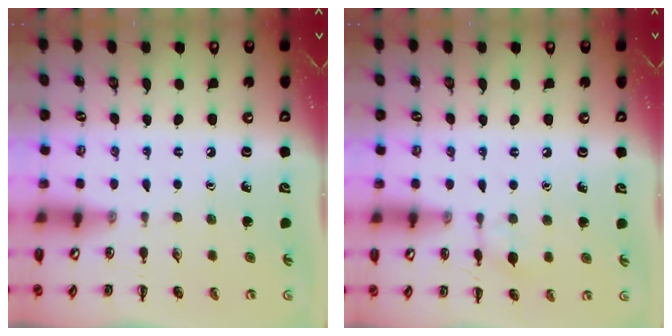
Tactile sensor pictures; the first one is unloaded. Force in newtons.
{"total": 6.5, "press": 6.1, "slide": 2.2}